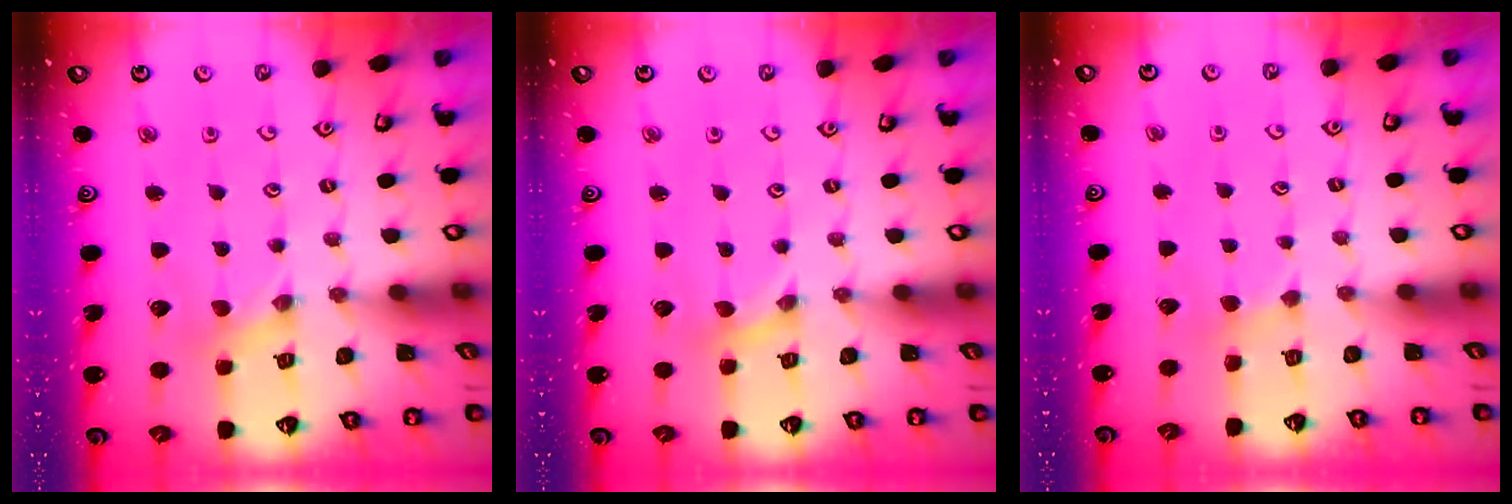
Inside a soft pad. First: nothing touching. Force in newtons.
{"total": 0.0}
{"total": 2.3, "press": 2.3, "slide": 0.3}